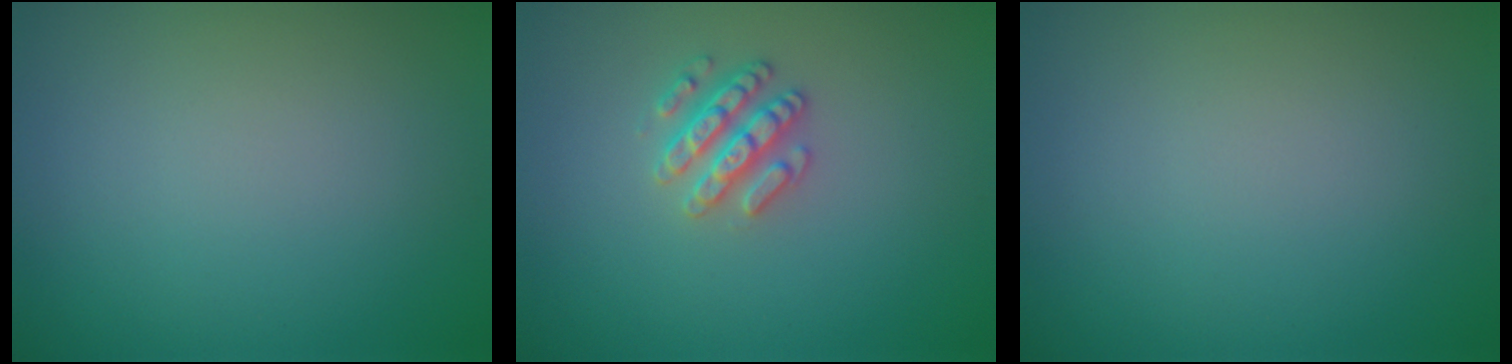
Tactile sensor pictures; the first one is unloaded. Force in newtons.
{"total": 2.5, "press": 2.5, "slide": 0.4}
{"total": 0.0}